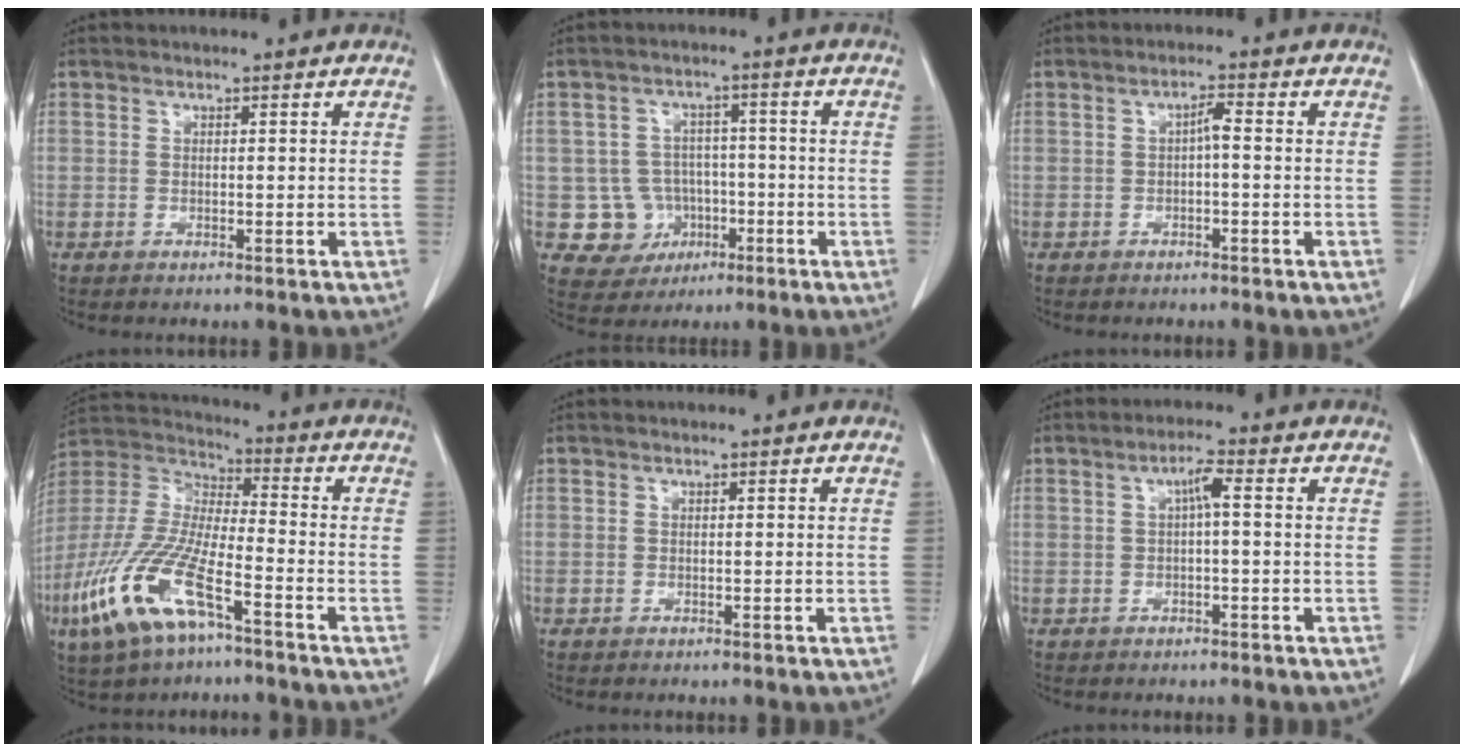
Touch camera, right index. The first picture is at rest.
{"total": 7.4, "force": [-1.7, 7.1, 1.1], "torque": [-0.018, 0.014, -0.016]}
{"total": 2.0, "force": [-0.3, 0.4, 1.9], "torque": [-0.032, 0.006, -0.004]}
{"total": 15.5, "force": [-8.3, 4.2, 12.4], "torque": [-0.276, -0.019, -0.159]}
{"total": 0.0}
{"total": 2.7, "force": [0.3, 0.3, 2.6], "torque": [-0.046, 0.007, 0.006]}